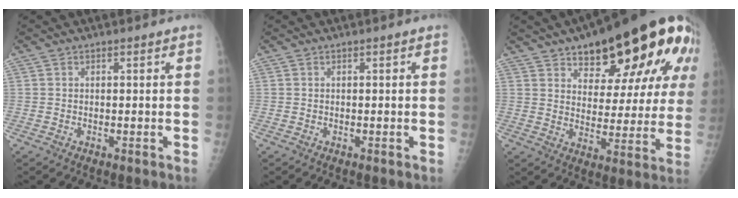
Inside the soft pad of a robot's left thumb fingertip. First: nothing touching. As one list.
[{"total": 0.0}, {"total": 22.8, "force": [13.2, 9.5, 16.0], "torque": [-0.178, -0.032, 0.183]}]